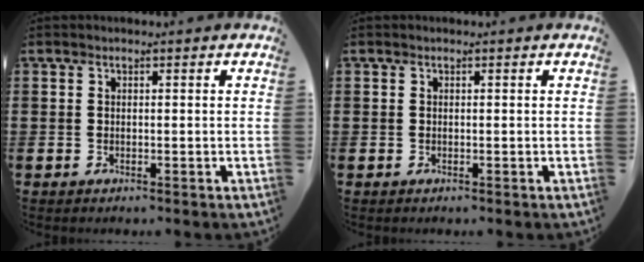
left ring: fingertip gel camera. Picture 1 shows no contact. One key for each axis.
{"total": 0.0}